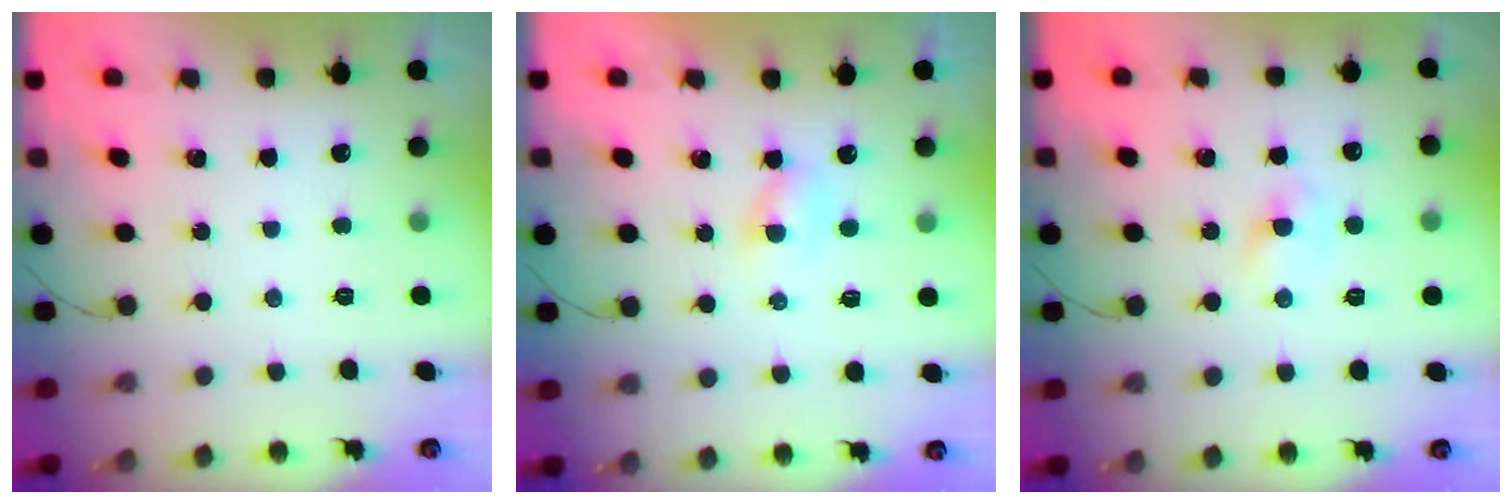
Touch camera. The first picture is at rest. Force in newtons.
{"total": 2.0, "press": 1.8, "slide": 0.9}
{"total": 2.7, "press": 2.5, "slide": 1.0}